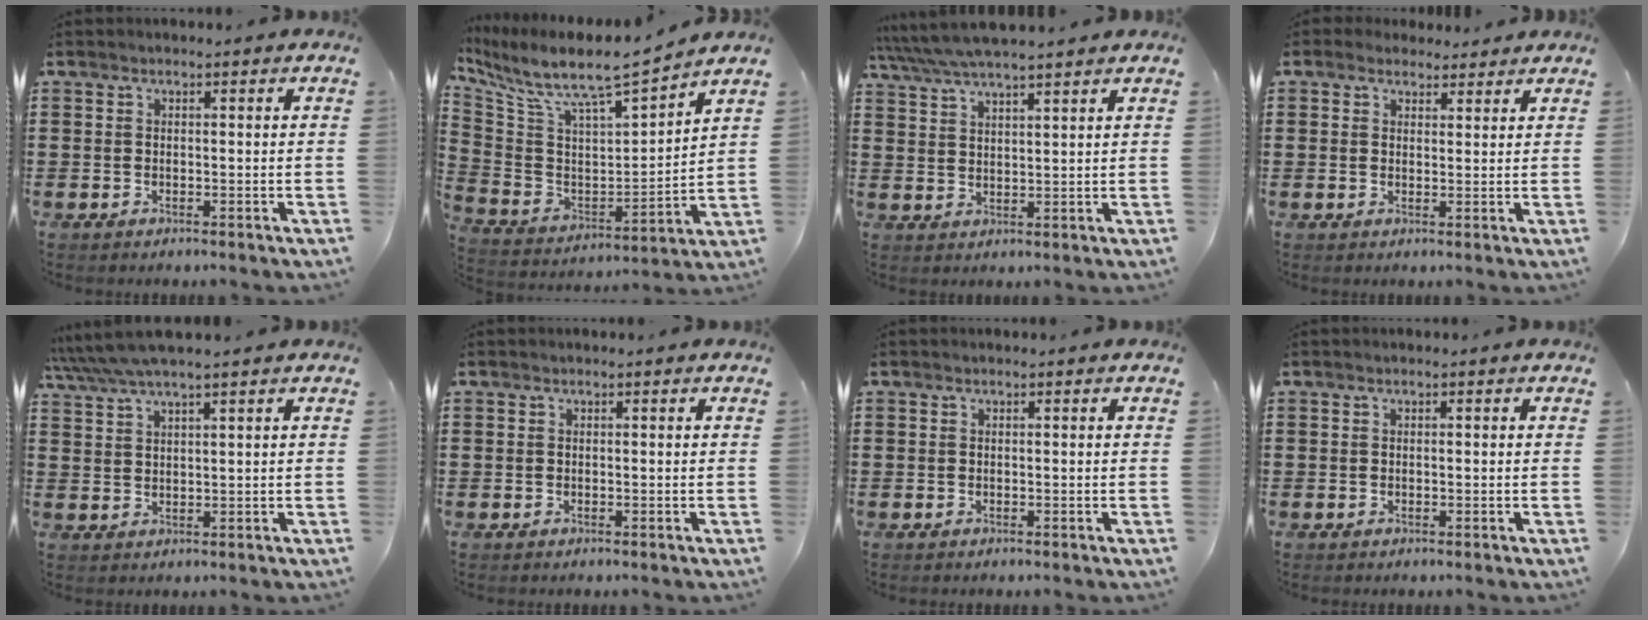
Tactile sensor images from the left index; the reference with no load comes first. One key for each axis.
{"total": 8.1, "fx": 7.0, "fy": 1.2, "fz": 4.0, "tx": -0.112, "ty": -0.055, "tz": 0.112}
{"total": 4.9, "fx": 4.3, "fy": 0.3, "fz": 2.2, "tx": -0.056, "ty": -0.015, "tz": 0.076}
{"total": 2.7, "fx": 2.3, "fy": 1.3, "fz": 0.3, "tx": -0.005, "ty": 0.001, "tz": 0.042}
{"total": 4.1, "fx": 3.3, "fy": 0.2, "fz": 2.4, "tx": -0.056, "ty": -0.003, "tz": 0.058}
{"total": 0.0}
{"total": 0.0}
{"total": 0.0}